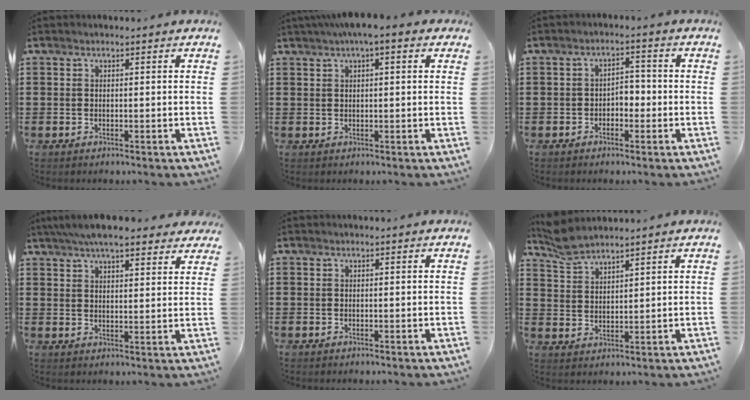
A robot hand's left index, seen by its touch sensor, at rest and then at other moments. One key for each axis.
{"total": 2.8, "fx": 1.4, "fy": 0.6, "fz": 2.3, "tx": -0.047, "ty": 0.006, "tz": 0.023}
{"total": 2.3, "fx": -1.4, "fy": 1.3, "fz": 1.3, "tx": -0.030, "ty": 0.008, "tz": -0.034}
{"total": 6.6, "fx": 5.8, "fy": 1.1, "fz": 2.9, "tx": -0.073, "ty": -0.006, "tz": 0.108}
{"total": 0.0}
{"total": 4.3, "fx": 4.2, "fy": 0.5, "fz": 1.1, "tx": -0.035, "ty": -0.009, "tz": 0.079}